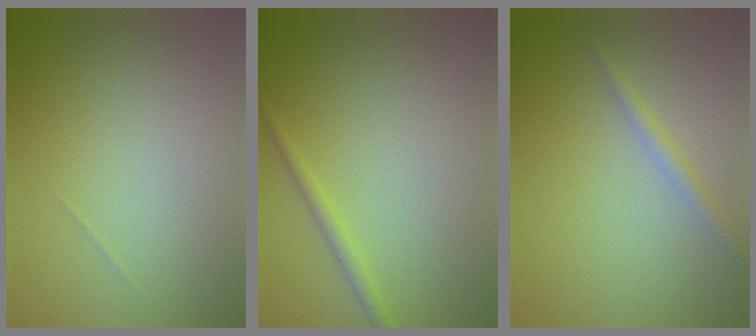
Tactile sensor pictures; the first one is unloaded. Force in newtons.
{"total": 1.2, "press": 1.1, "slide": 0.1}
{"total": 1.3, "press": 1.3, "slide": 0.1}